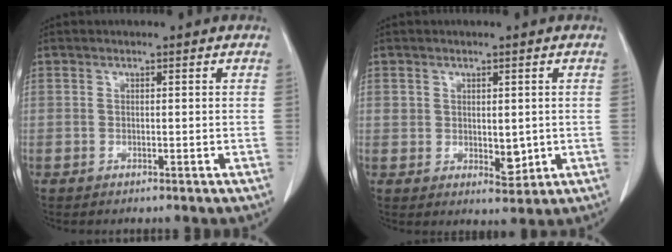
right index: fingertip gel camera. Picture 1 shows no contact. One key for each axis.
{"total": 3.3, "fx": -0.1, "fy": 1.8, "fz": 2.8, "tx": -0.039, "ty": -0.009, "tz": 0.009}